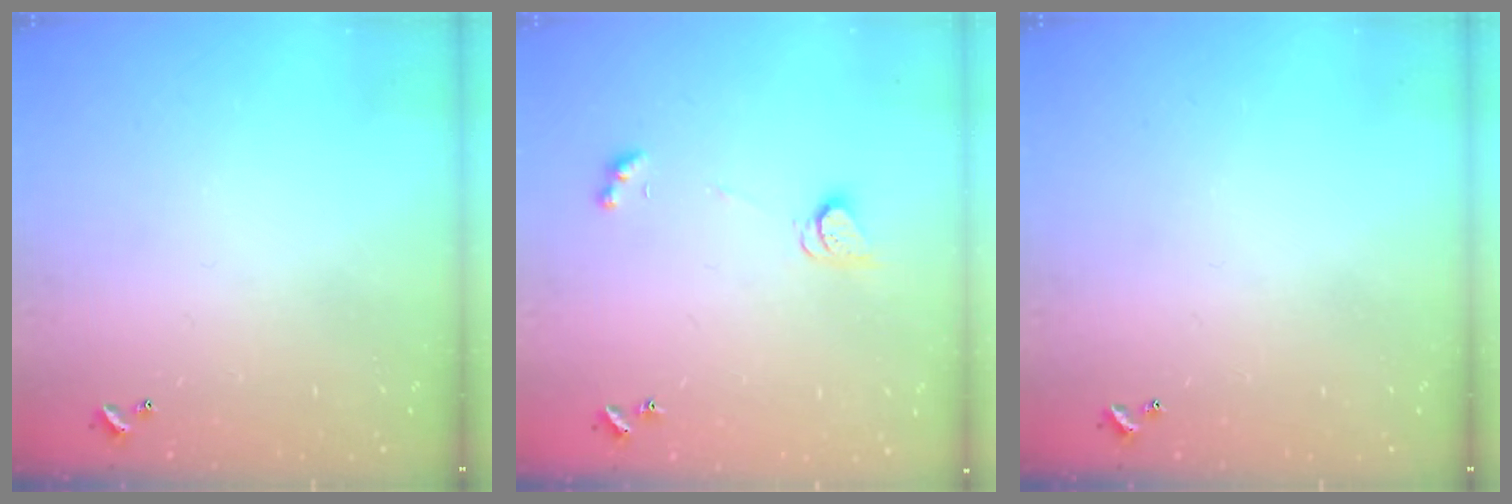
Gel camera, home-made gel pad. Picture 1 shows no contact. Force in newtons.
{"total": 2.5, "press": 2.4, "slide": 0.3}
{"total": 0.0}